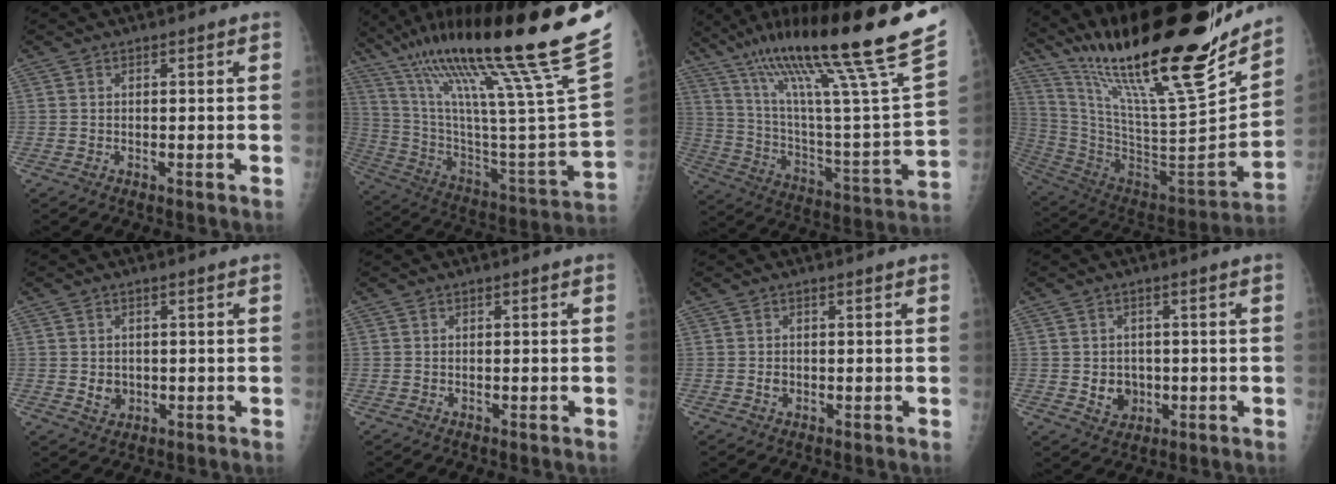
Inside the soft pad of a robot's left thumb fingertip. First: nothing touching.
{"total": 36.0, "force": [26.3, 1.7, 24.5], "torque": [-0.376, -0.120, 0.416]}
{"total": 33.4, "force": [22.2, 2.8, 24.7], "torque": [-0.388, -0.062, 0.363]}
{"total": 33.5, "force": [24.8, 5.6, 21.8], "torque": [-0.341, -0.121, 0.421]}
{"total": 2.6, "force": [0.0, 2.2, 1.4], "torque": [-0.014, -0.001, 0.008]}
{"total": 0.0}
{"total": 0.9, "force": [0.0, 0.7, 0.6], "torque": [-0.007, 0.001, 0.001]}
{"total": 4.4, "force": [-0.4, 3.8, 2.1], "torque": [-0.013, 0.002, 0.003]}